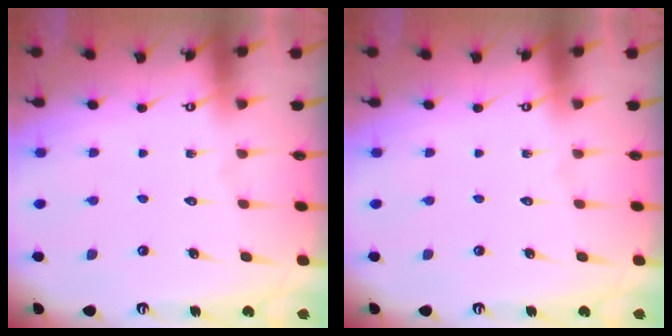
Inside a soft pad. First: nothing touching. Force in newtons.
{"total": 0.0}